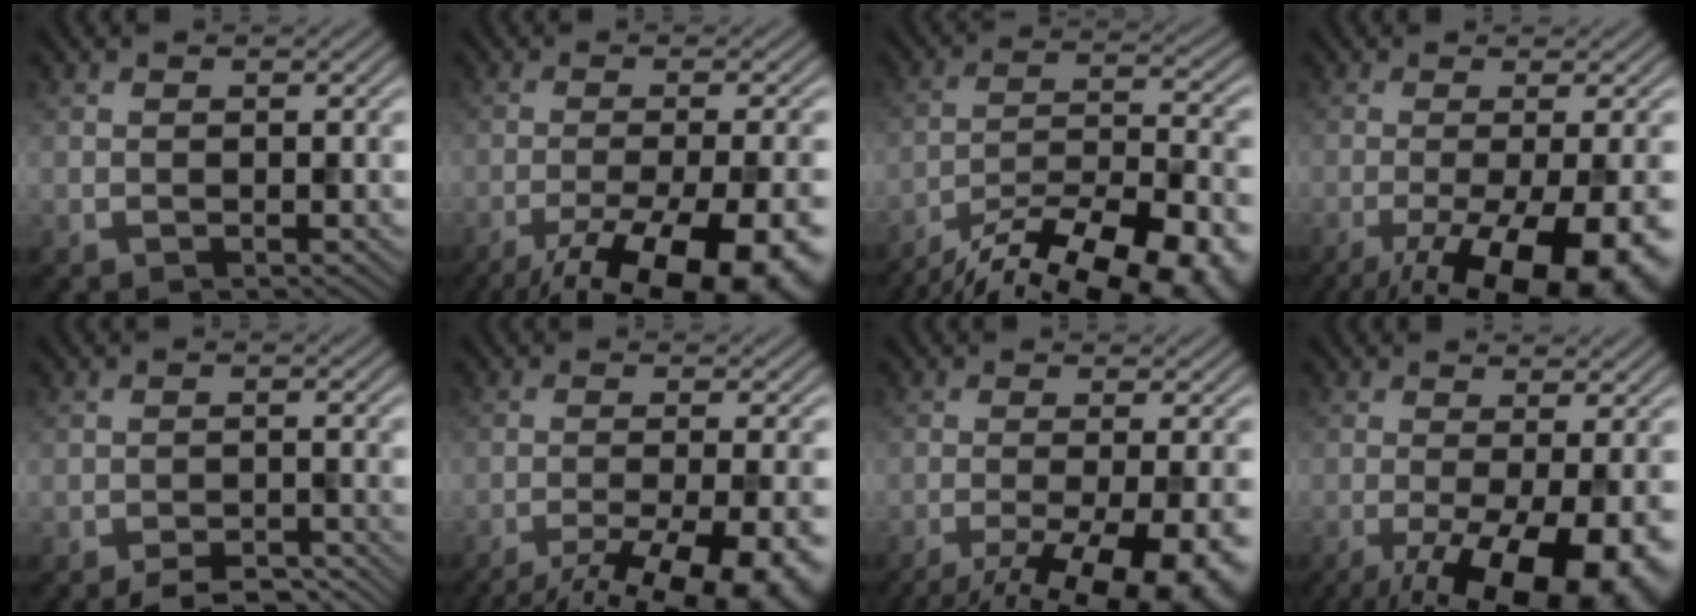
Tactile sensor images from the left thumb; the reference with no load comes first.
{"total": 16.3, "force": [-10.3, 4.6, 11.8], "torque": [-0.170, -0.034, -0.142]}
{"total": 18.7, "force": [-15.1, 5.3, 9.8], "torque": [-0.123, -0.018, -0.218]}
{"total": 15.3, "force": [-7.3, 4.6, 12.6], "torque": [-0.178, -0.013, -0.097]}
{"total": 4.3, "force": [-3.6, 1.1, 2.1], "torque": [-0.029, -0.002, -0.055]}
{"total": 13.5, "force": [-9.3, 3.6, 9.2], "torque": [-0.133, -0.024, -0.114]}
{"total": 13.4, "force": [-7.5, 3.8, 10.5], "torque": [-0.148, -0.024, -0.093]}
{"total": 14.0, "force": [-6.0, 4.5, 11.8], "torque": [-0.183, -0.019, -0.082]}